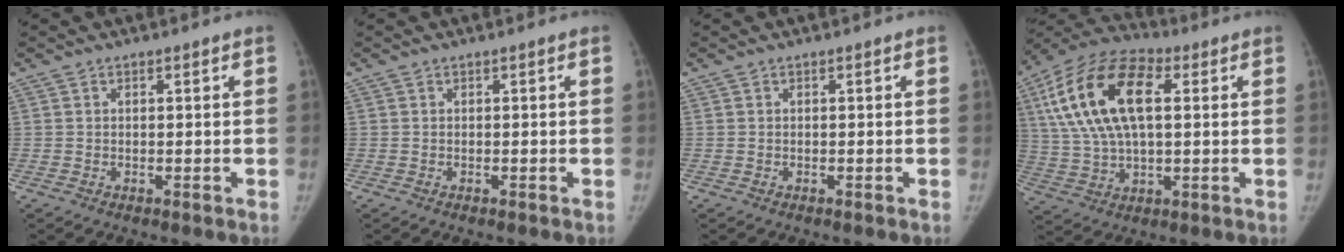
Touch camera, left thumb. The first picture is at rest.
{"total": 0.0}
{"total": 0.0}
{"total": 20.1, "force": [4.9, 10.4, 16.4], "torque": [-0.316, 0.018, 0.081]}